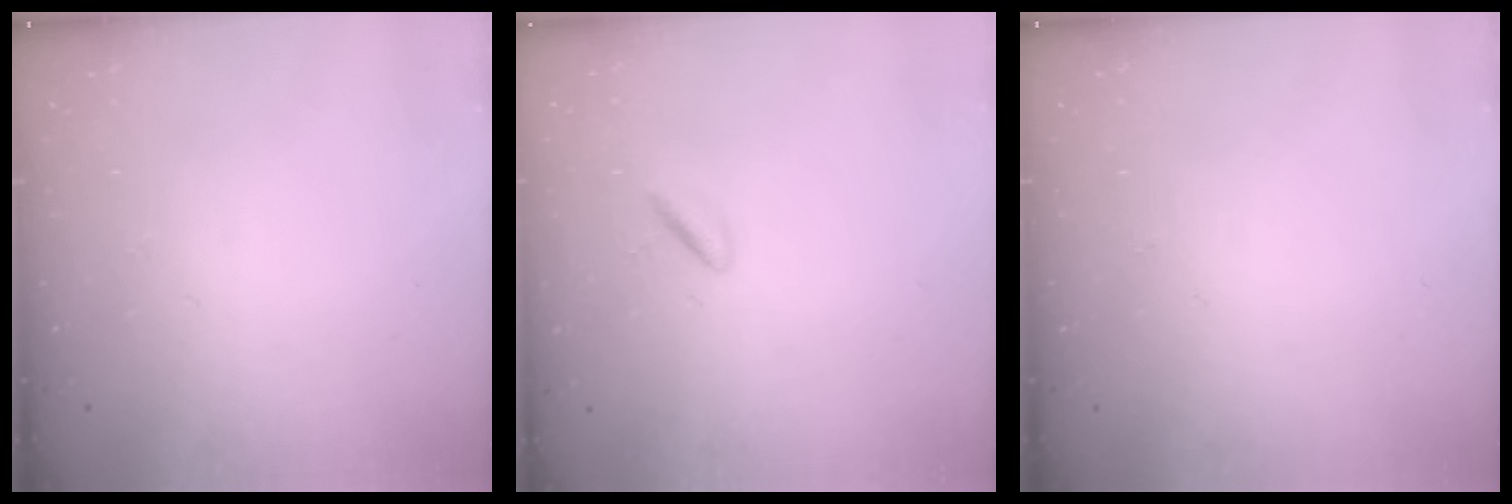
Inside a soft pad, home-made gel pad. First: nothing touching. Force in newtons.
{"total": 1.8, "press": 1.7, "slide": 0.8}
{"total": 0.0}